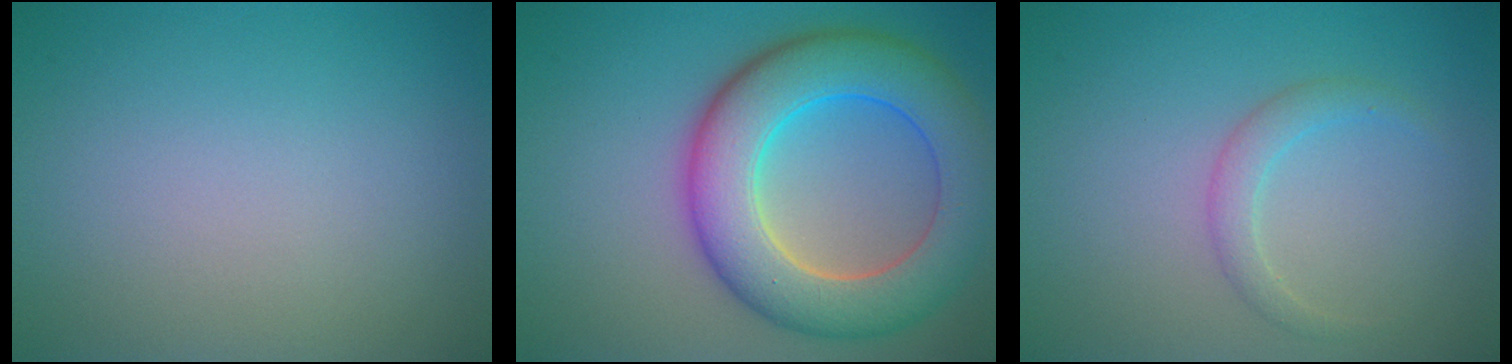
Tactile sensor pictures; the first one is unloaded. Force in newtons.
{"total": 9.8, "press": 9.8, "slide": 0.1}
{"total": 1.7, "press": 1.7, "slide": 0.2}